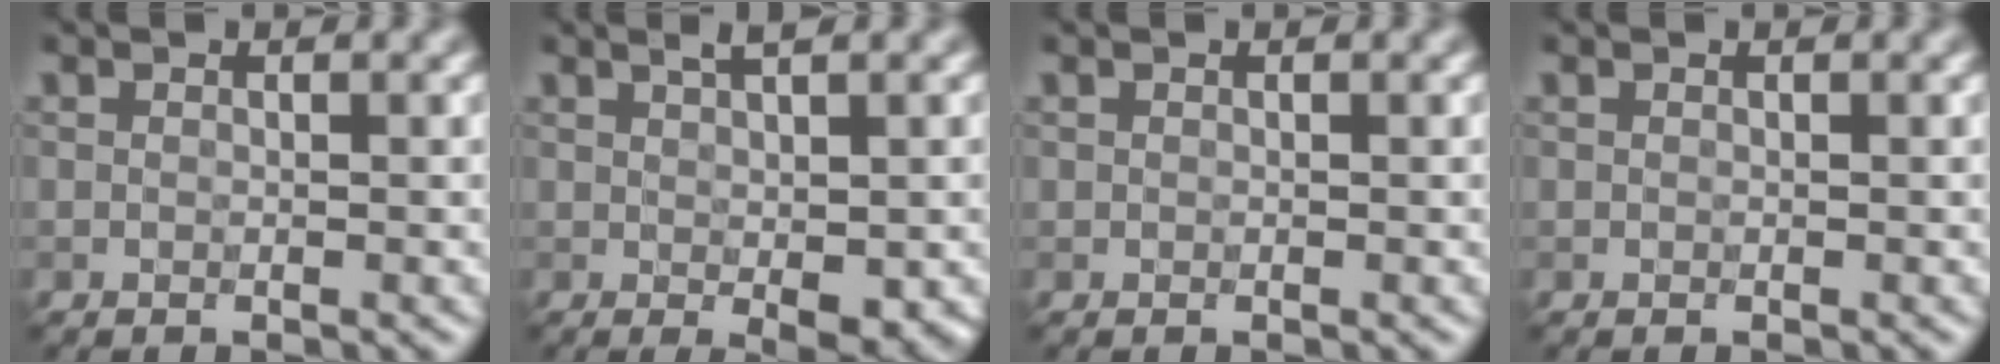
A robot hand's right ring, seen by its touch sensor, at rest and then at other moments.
{"total": 4.1, "force": [0.3, 0.9, 3.9], "torque": [-0.053, 0.001, 0.011]}
{"total": 0.0}
{"total": 0.0}